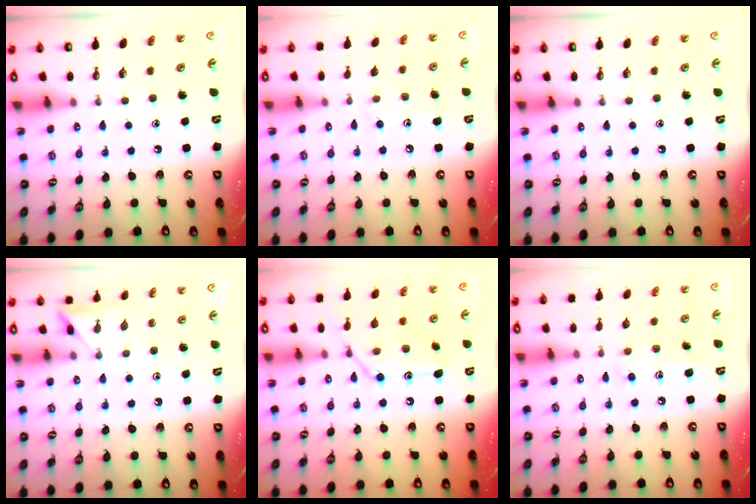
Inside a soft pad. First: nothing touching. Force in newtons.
{"total": 7.0, "press": 7.0, "slide": 0.1}
{"total": 0.0}
{"total": 3.6, "press": 3.6, "slide": 0.4}
{"total": 16.5, "press": 16.5, "slide": 1.3}
{"total": 8.2, "press": 8.2, "slide": 0.6}